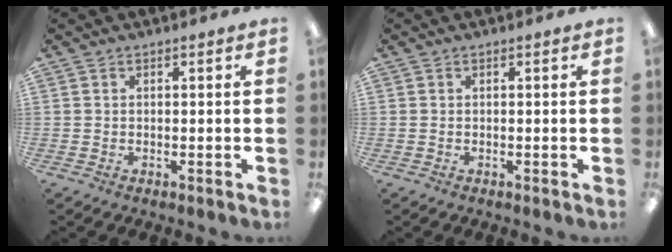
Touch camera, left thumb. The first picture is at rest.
{"total": 0.0}